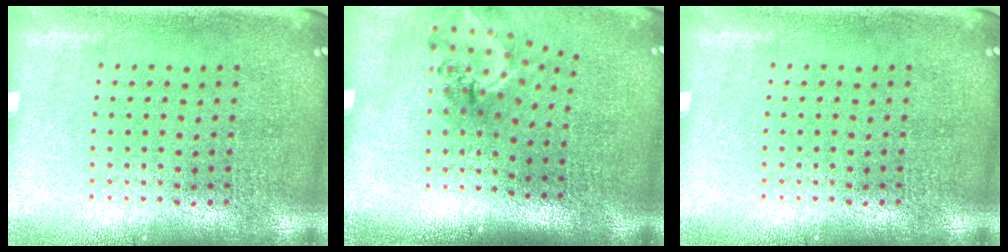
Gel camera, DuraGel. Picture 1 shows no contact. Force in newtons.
{"total": 1.7, "press": 1.2, "slide": 1.2}
{"total": 0.0}